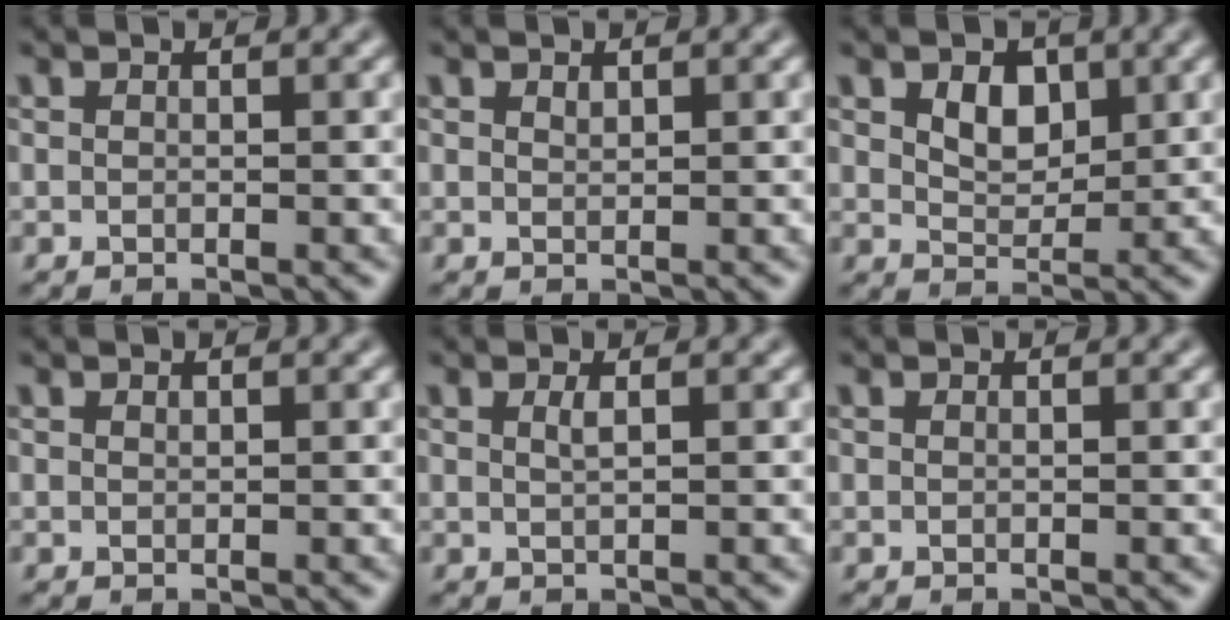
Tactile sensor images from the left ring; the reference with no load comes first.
{"total": 0.6, "force": [0.5, 0.2, 0.2], "torque": [-0.006, -0.002, 0.011]}
{"total": 3.0, "force": [1.1, 2.0, 2.0], "torque": [-0.037, -0.002, 0.018]}
{"total": 0.0}
{"total": 1.0, "force": [0.4, 0.3, 0.9], "torque": [-0.013, 0.002, 0.005]}
{"total": 0.0}